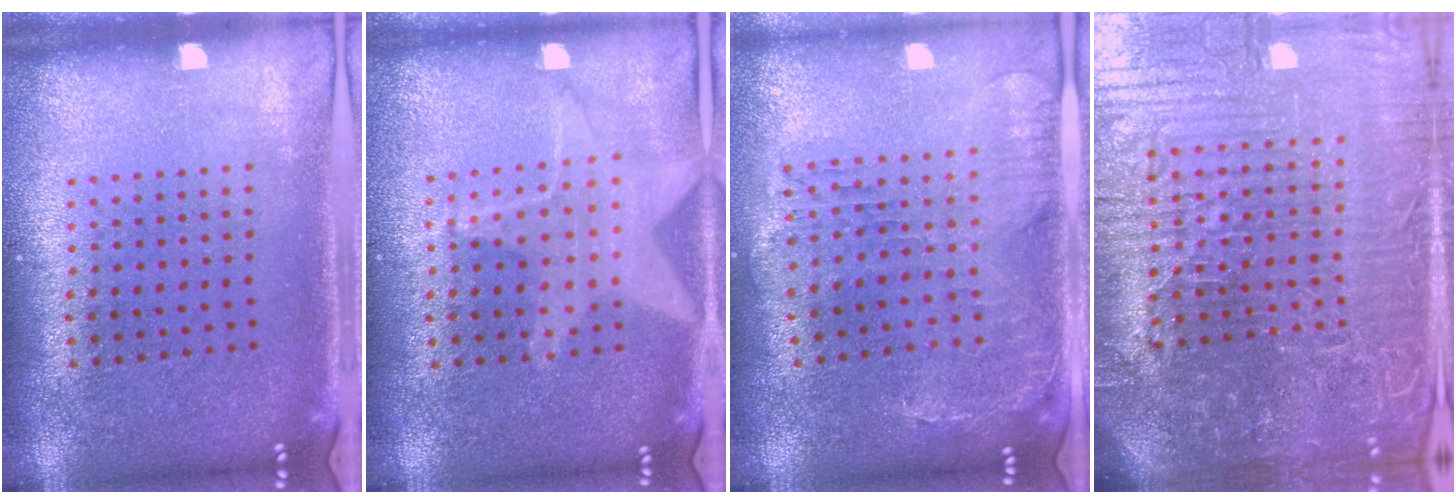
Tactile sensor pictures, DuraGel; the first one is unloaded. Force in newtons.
{"total": 1.4, "press": 1.3, "slide": 0.4}
{"total": 0.6, "press": 0.5, "slide": 0.3}
{"total": 7.7, "press": 6.8, "slide": 3.7}